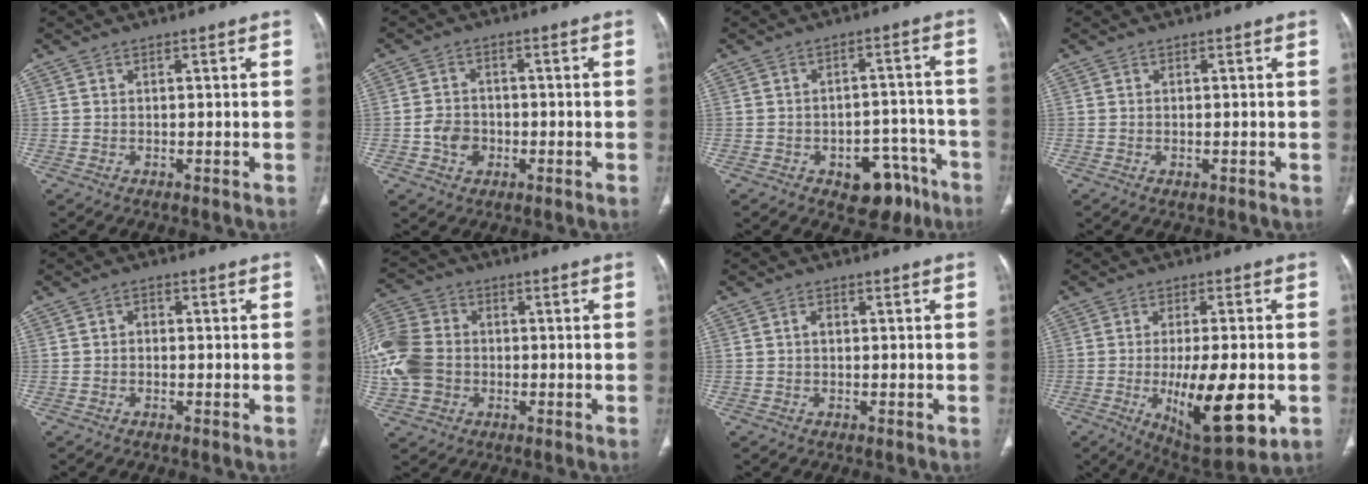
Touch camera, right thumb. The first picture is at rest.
{"total": 4.8, "force": [-1.3, 3.8, 2.5], "torque": [-0.029, 0.011, -0.025]}
{"total": 10.5, "force": [-6.2, 6.3, 5.5], "torque": [-0.034, 0.052, -0.075]}
{"total": 0.6, "force": [-0.2, 0.2, 0.5], "torque": [-0.012, 0.000, -0.001]}
{"total": 1.3, "force": [-0.2, 1.1, 0.8], "torque": [-0.003, 0.003, -0.009]}
{"total": 15.3, "force": [-1.5, 12.4, 8.8], "torque": [-0.208, 0.019, -0.029]}
{"total": 1.2, "force": [0.1, 0.8, 0.9], "torque": [-0.013, 0.002, -0.001]}
{"total": 16.6, "force": [-4.0, 5.5, 15.1], "torque": [-0.234, -0.018, -0.048]}